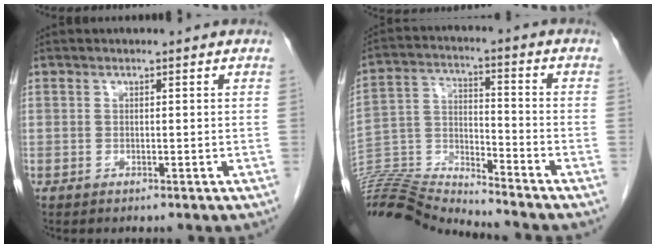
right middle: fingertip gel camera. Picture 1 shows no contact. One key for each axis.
{"total": 15.2, "fx": -15.0, "fy": -1.1, "fz": 2.3, "tx": -0.044, "ty": 0.024, "tz": -0.268}